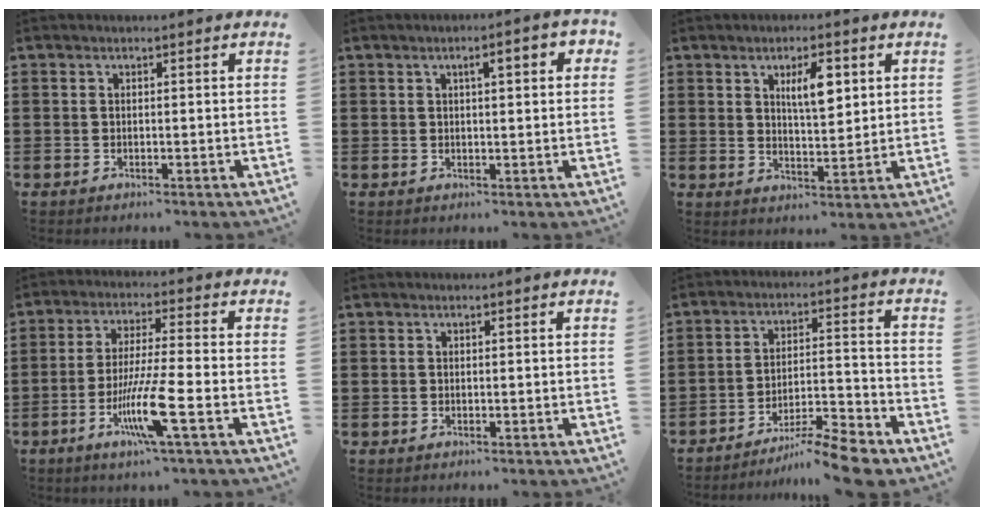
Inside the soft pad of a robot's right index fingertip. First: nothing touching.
{"total": 3.5, "force": [1.1, 0.8, 3.2], "torque": [-0.048, 0.000, 0.010]}
{"total": 5.6, "force": [2.2, 2.0, 4.7], "torque": [-0.083, 0.002, 0.032]}
{"total": 9.2, "force": [-3.8, 0.2, 8.4], "torque": [-0.171, -0.018, -0.074]}
{"total": 0.0}
{"total": 8.8, "force": [-7.9, 0.4, 4.0], "torque": [-0.053, 0.016, -0.148]}